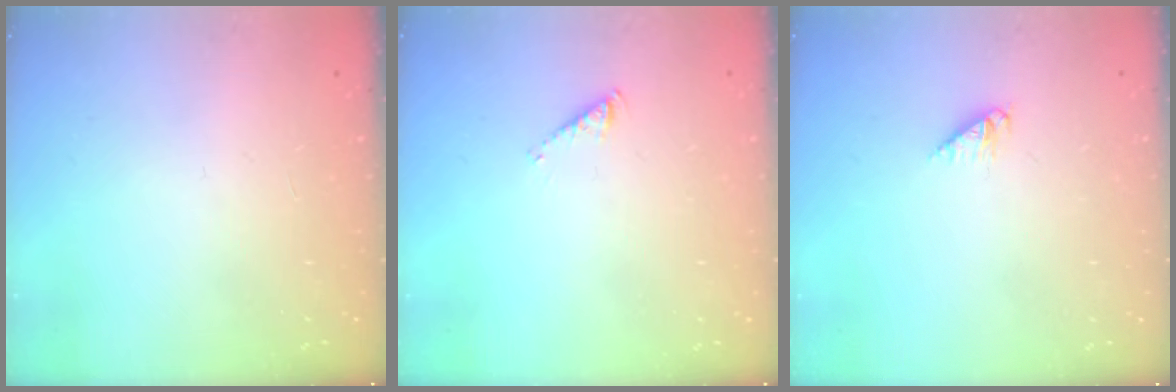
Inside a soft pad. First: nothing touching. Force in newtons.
{"total": 2.8, "press": 2.8, "slide": 0.5}
{"total": 3.0, "press": 3.0, "slide": 0.4}